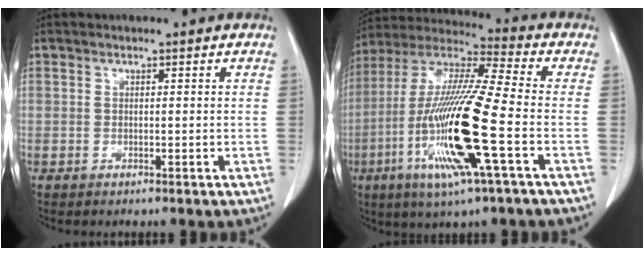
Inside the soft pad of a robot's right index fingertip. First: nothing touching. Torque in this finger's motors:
{"motor_torque": [2.14, 0.00, 1.05, 0.21]}